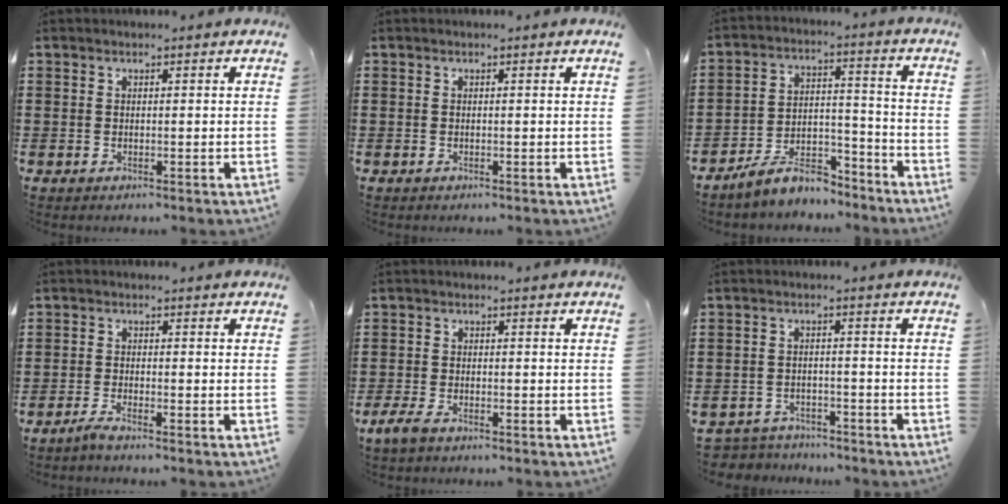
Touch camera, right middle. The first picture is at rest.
{"total": 0.0}
{"total": 7.9, "force": [-7.0, 2.5, 2.7], "torque": [-0.056, 0.017, -0.134]}
{"total": 1.8, "force": [-1.5, -0.1, 1.1], "torque": [-0.026, -0.003, -0.029]}
{"total": 2.5, "force": [-1.7, 0.8, 1.7], "torque": [-0.053, -0.005, -0.039]}
{"total": 3.3, "force": [-3.2, 0.5, -0.2], "torque": [-0.005, -0.002, -0.070]}